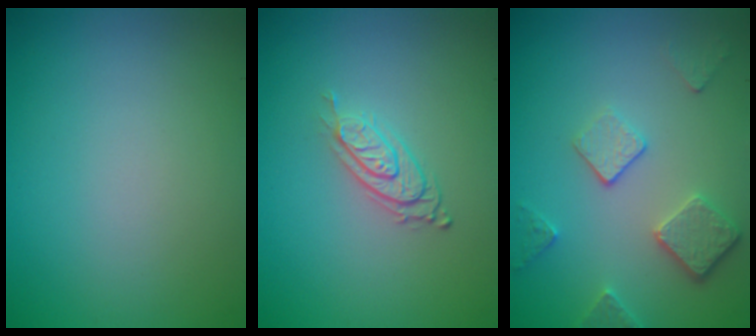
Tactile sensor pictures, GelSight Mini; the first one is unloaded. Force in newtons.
{"total": 2.9, "press": 1.9, "slide": 2.2}
{"total": 3.5, "press": 2.8, "slide": 2.2}